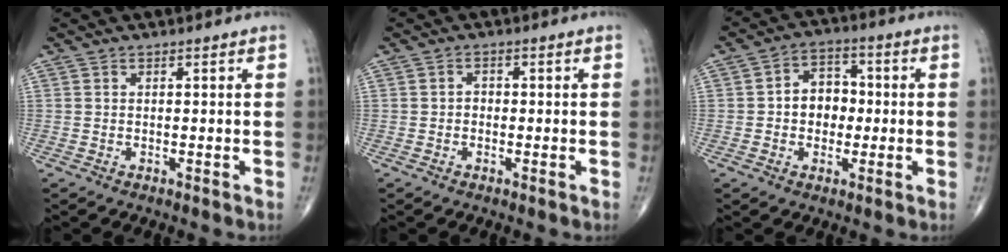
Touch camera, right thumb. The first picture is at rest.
{"total": 1.4, "force": [-0.3, 1.1, 0.7], "torque": [-0.002, 0.007, -0.008]}
{"total": 7.8, "force": [-0.3, 6.1, 4.8], "torque": [-0.037, 0.021, -0.014]}